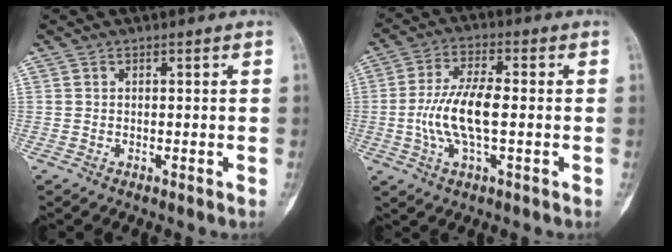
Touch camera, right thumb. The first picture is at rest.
{"total": 10.5, "force": [-1.0, 3.8, 9.7], "torque": [-0.210, 0.013, -0.020]}